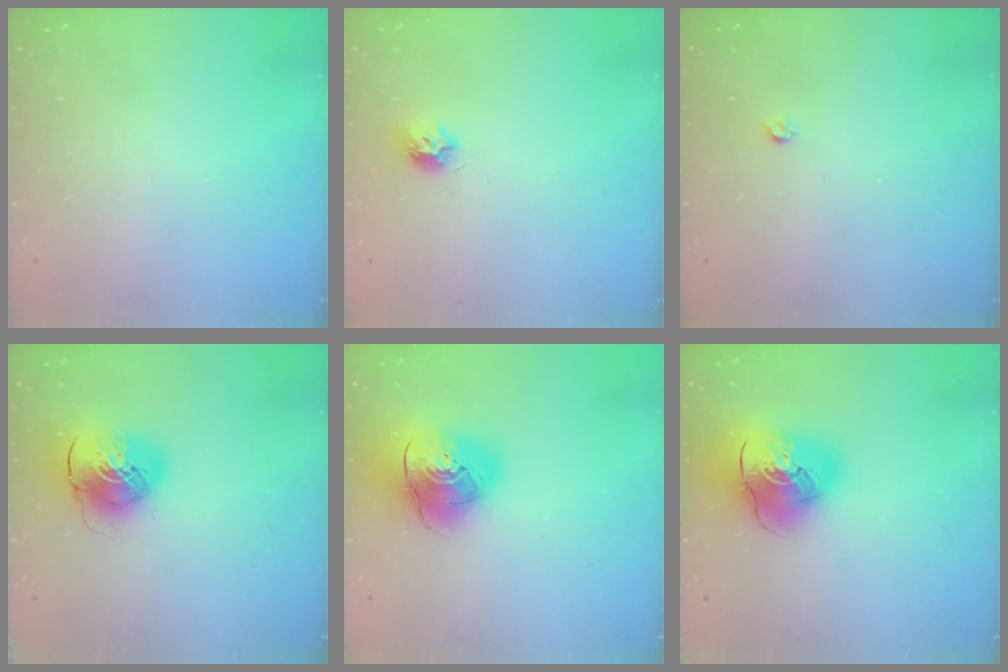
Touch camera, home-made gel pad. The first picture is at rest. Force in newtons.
{"total": 7.1, "press": 7.1, "slide": 0.2}
{"total": 2.8, "press": 2.8, "slide": 0.5}
{"total": 10.5, "press": 10.4, "slide": 1.8}
{"total": 14.0, "press": 13.8, "slide": 2.4}
{"total": 15.3, "press": 15.2, "slide": 2.2}